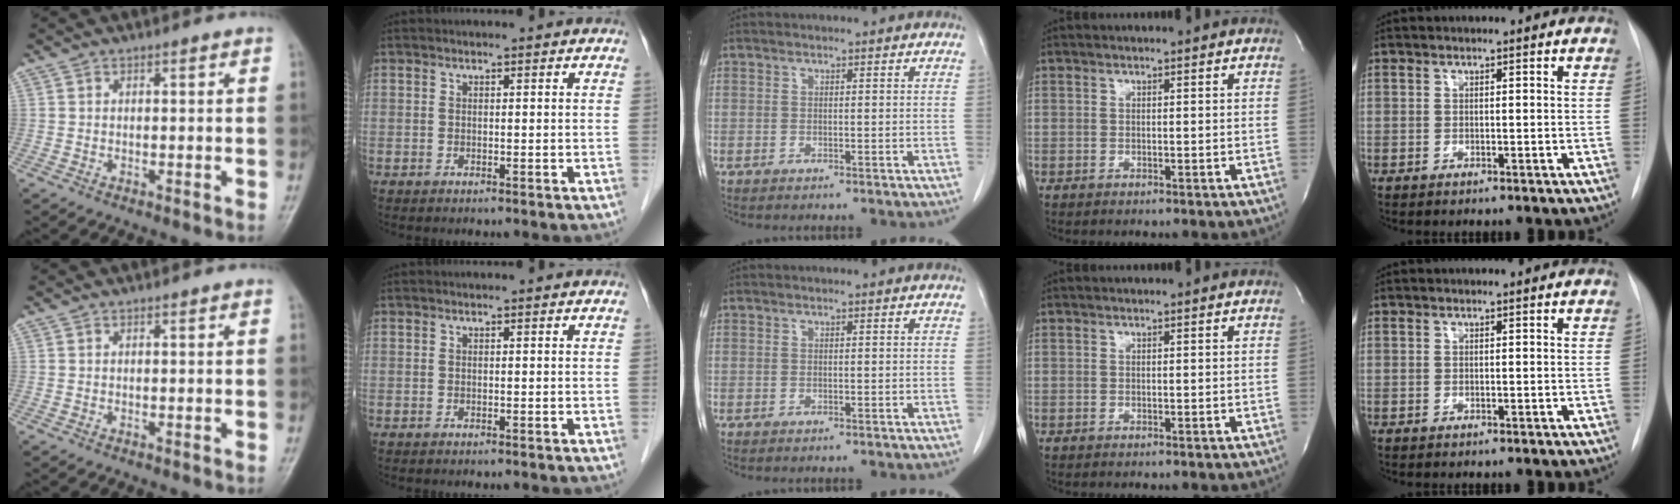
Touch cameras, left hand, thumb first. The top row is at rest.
{}